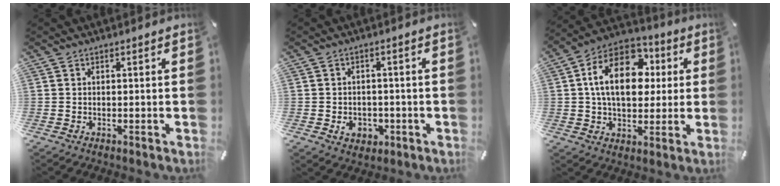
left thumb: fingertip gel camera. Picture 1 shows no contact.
{"total": 4.8, "force": [-1.4, 3.9, 2.4], "torque": [-0.039, 0.002, -0.025]}
{"total": 17.9, "force": [3.7, 12.1, 12.7], "torque": [-0.234, 0.000, 0.062]}